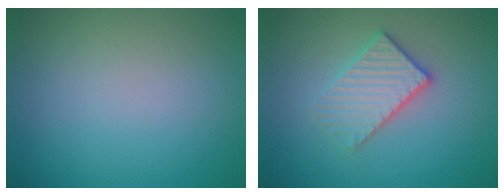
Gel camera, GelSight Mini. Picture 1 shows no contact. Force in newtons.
{"total": 3.3, "press": 3.0, "slide": 1.5}